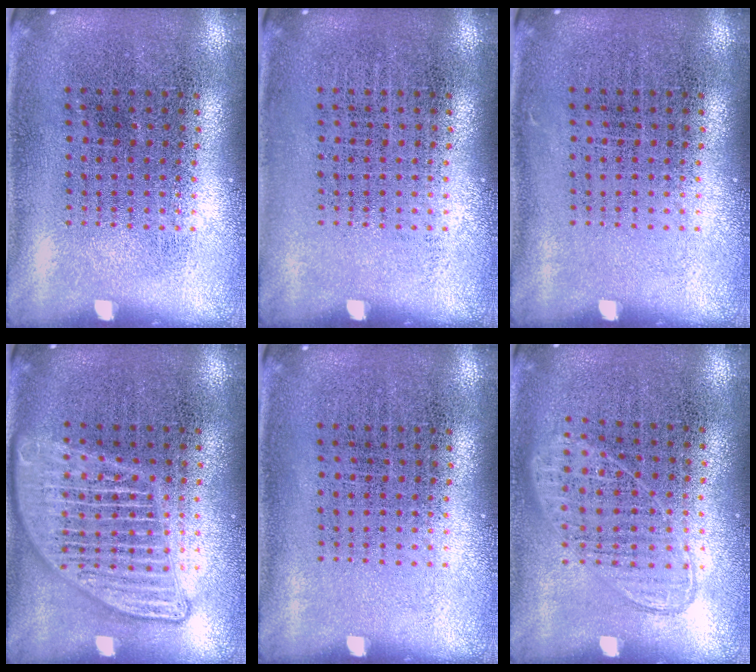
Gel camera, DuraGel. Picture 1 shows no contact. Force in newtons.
{"total": 0.0}
{"total": 0.0}
{"total": 2.8, "press": 2.8, "slide": 0.3}
{"total": 0.0}
{"total": 1.0, "press": 0.9, "slide": 0.4}